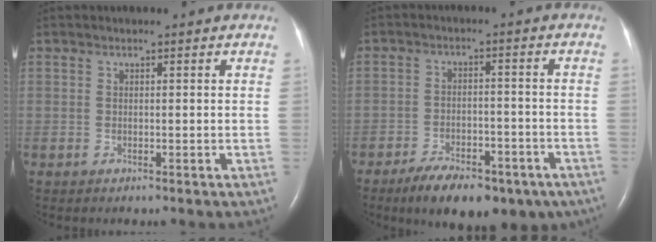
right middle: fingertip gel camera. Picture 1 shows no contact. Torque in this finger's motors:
{"motor_torque": [1.10, -1.04, 0.20, 0.11]}